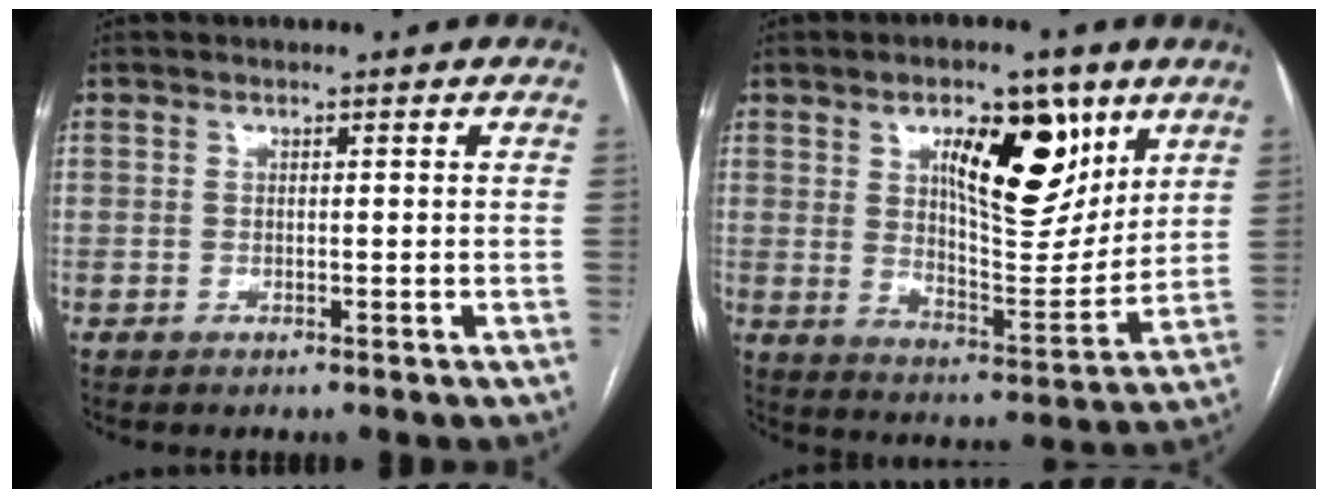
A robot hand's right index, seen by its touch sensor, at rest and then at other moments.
{"total": 14.7, "force": [6.9, 5.3, 11.8], "torque": [-0.175, 0.000, 0.117]}